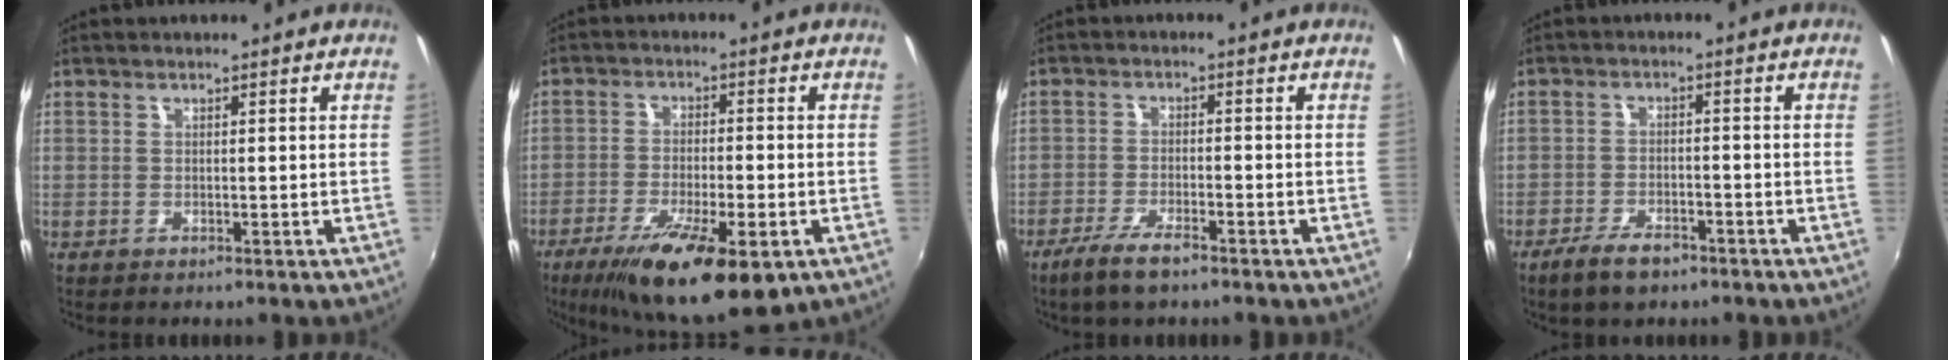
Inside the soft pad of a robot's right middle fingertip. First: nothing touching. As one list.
[{"total": 15.8, "force": [-9.1, 4.3, 12.1], "torque": [-0.227, -0.042, -0.148]}, {"total": 6.2, "force": [-4.6, 1.5, 3.9], "torque": [-0.101, -0.012, -0.086]}, {"total": 6.5, "force": [-4.8, 2.6, 3.6], "torque": [-0.093, -0.009, -0.082]}]